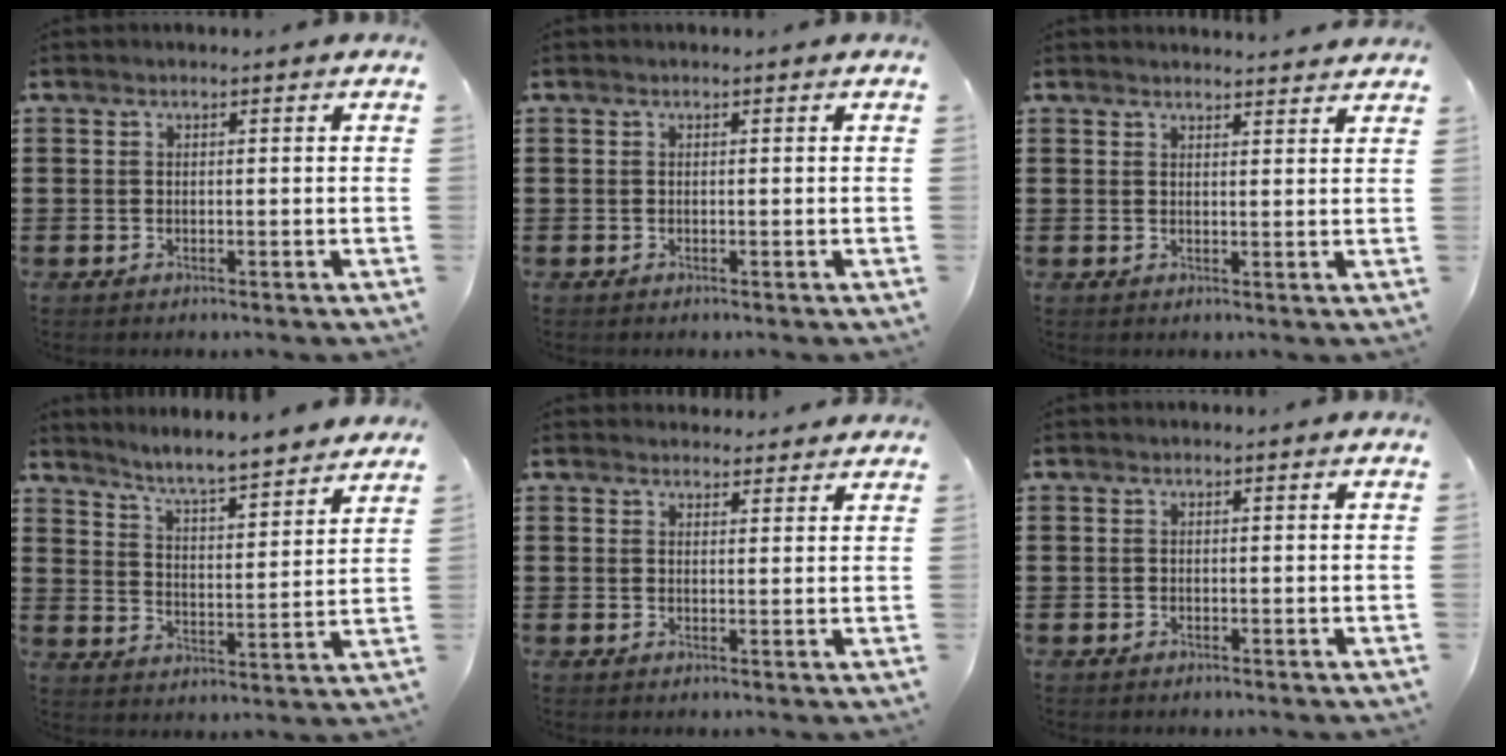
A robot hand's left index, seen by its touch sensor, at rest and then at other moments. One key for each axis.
{"total": 0.0}
{"total": 2.2, "fx": 2.1, "fy": -0.1, "fz": 0.1, "tx": -0.007, "ty": -0.005, "tz": 0.042}
{"total": 5.3, "fx": 5.1, "fy": -0.8, "fz": 1.3, "tx": -0.051, "ty": -0.047, "tz": 0.080}
{"total": 2.3, "fx": 2.3, "fy": 0.5, "fz": 0.0, "tx": -0.007, "ty": -0.004, "tz": 0.045}
{"total": 0.0}